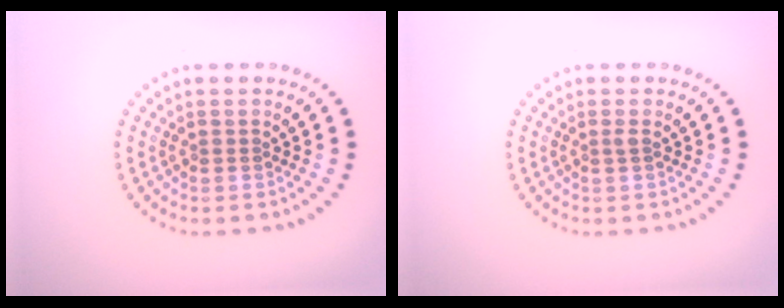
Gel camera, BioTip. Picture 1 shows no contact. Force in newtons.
{"total": 0.6, "press": 0.4, "slide": 0.4}